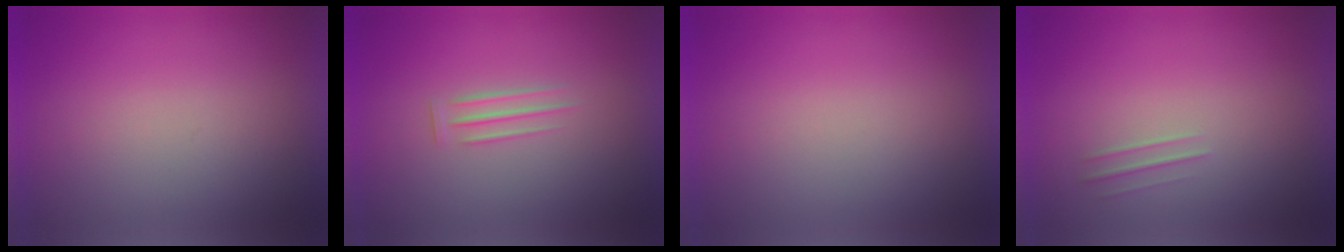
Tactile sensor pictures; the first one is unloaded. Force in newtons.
{"total": 1.6}
{"total": 1.2}
{"total": 1.5}